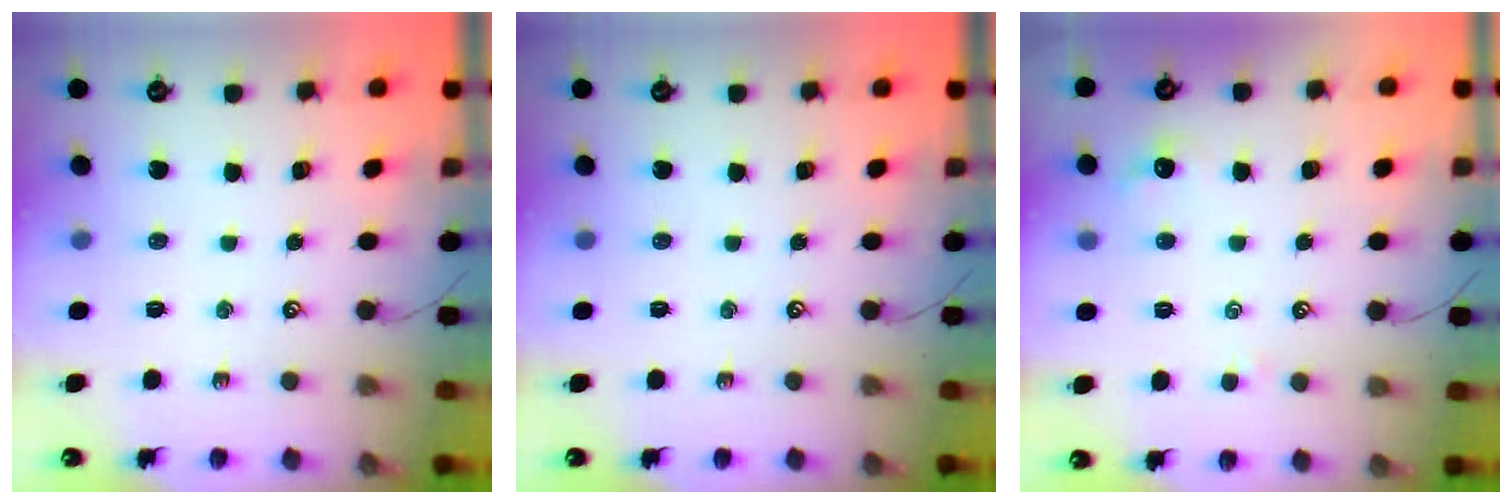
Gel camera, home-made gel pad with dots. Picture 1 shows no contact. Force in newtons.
{"total": 0.0}
{"total": 0.7, "press": 0.1, "slide": 0.7}